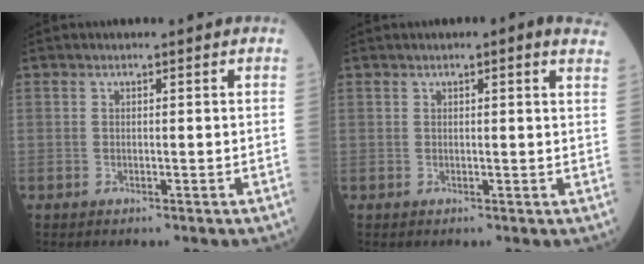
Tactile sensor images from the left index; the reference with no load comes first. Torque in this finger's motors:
{"motor_torque": [1.06, -1.07, 0.64, 0.09]}